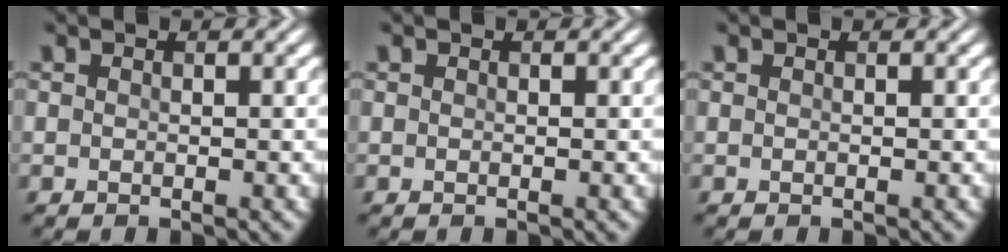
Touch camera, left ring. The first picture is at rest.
{"total": 0.0}
{"total": 0.0}